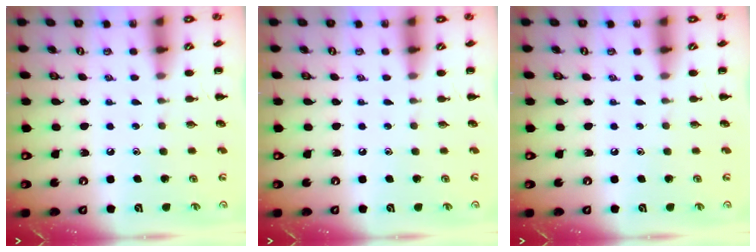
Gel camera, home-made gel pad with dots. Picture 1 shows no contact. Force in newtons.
{"total": 0.0}
{"total": 0.0}